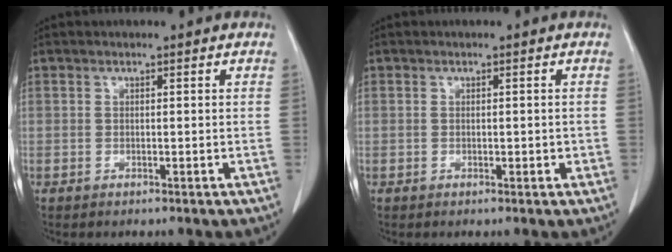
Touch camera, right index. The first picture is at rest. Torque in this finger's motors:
{"motor_torque": [-0.28, 0.49, -0.03, 0.00]}